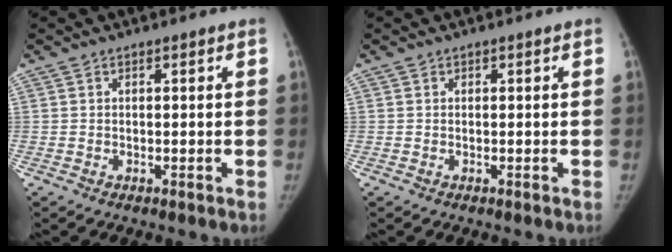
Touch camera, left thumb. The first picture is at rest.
{"total": 0.0}